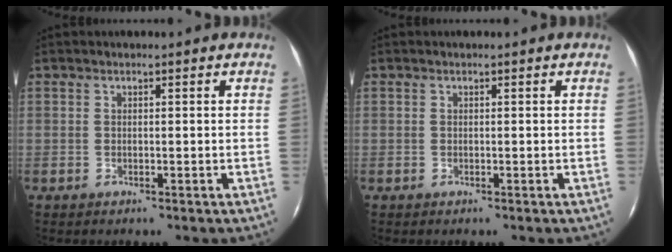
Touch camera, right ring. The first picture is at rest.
{"total": 0.0}